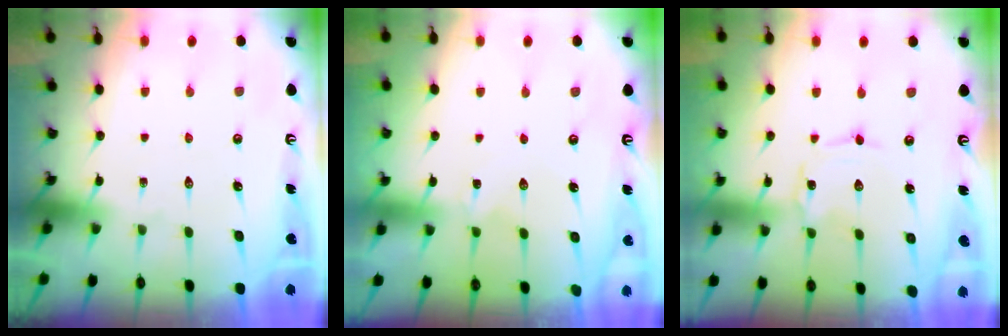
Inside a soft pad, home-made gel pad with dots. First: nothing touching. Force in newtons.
{"total": 0.0}
{"total": 1.3, "press": 1.3, "slide": 0.1}